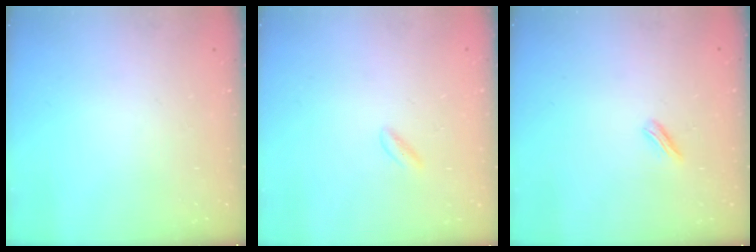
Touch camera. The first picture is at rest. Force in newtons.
{"total": 1.3, "press": 1.0, "slide": 0.7}
{"total": 2.3, "press": 2.2, "slide": 0.7}